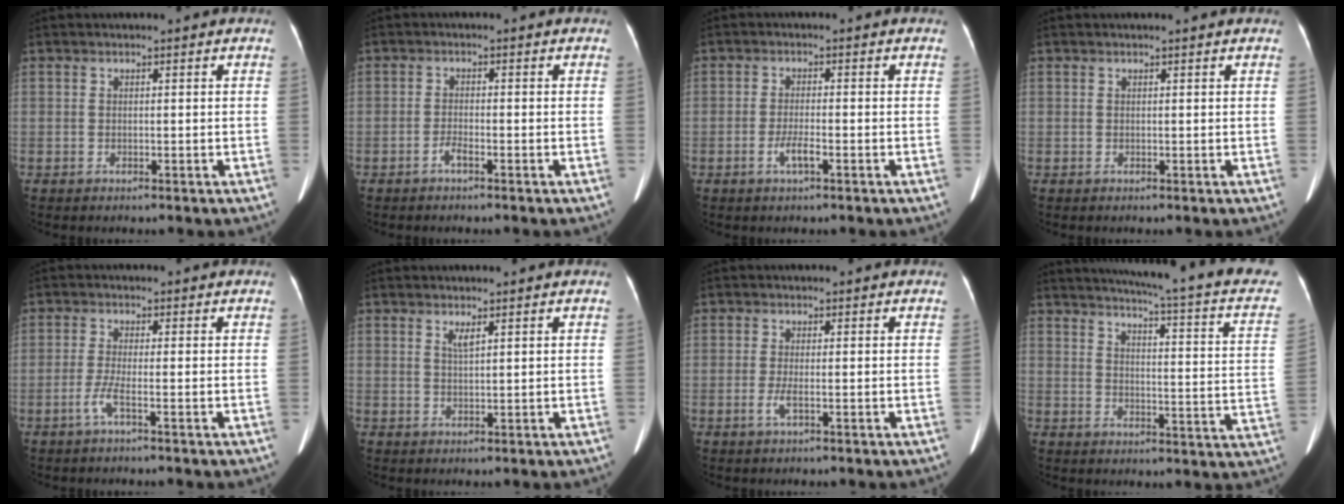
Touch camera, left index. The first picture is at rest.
{"total": 1.5, "force": [-1.2, 0.1, 0.9], "torque": [-0.023, -0.001, -0.023]}
{"total": 2.7, "force": [-1.4, 0.2, 2.3], "torque": [-0.051, -0.004, -0.028]}
{"total": 0.9, "force": [0.8, -0.1, 0.4], "torque": [-0.011, 0.006, 0.013]}
{"total": 2.3, "force": [-1.2, -0.5, 2.0], "torque": [-0.047, -0.005, -0.028]}
{"total": 1.4, "force": [0.9, 0.0, 1.1], "torque": [-0.025, -0.003, 0.019]}
{"total": 1.6, "force": [-0.6, 0.0, 1.5], "torque": [-0.034, -0.004, -0.011]}
{"total": 20.1, "force": [15.9, 1.0, 12.2], "torque": [-0.174, -0.042, 0.171]}